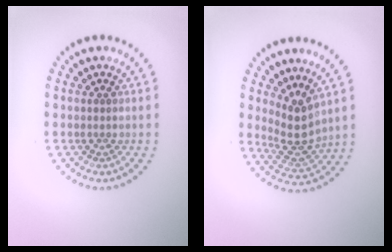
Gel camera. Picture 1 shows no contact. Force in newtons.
{"total": 3.3, "press": 2.8, "slide": 1.7}